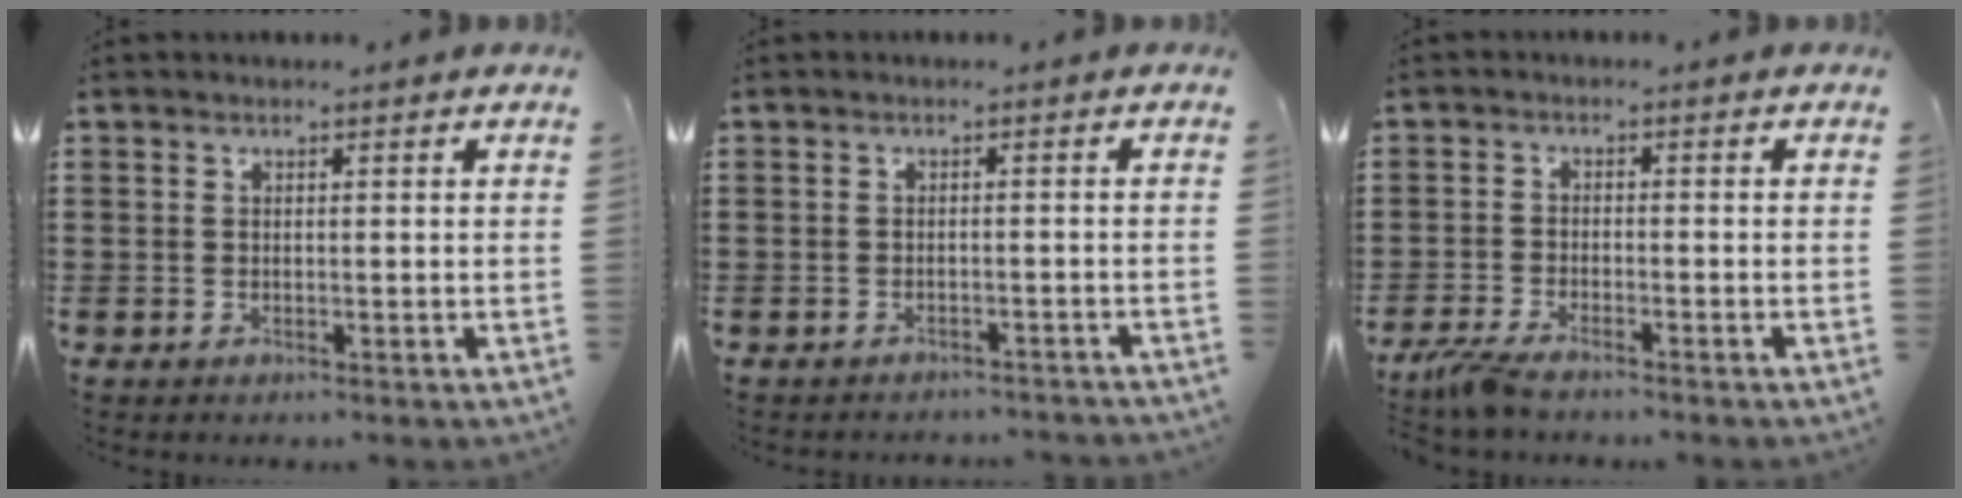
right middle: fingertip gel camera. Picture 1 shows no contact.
{"total": 1.3, "force": [-1.3, 0.0, -0.1], "torque": [-0.003, 0.001, -0.029]}
{"total": 3.5, "force": [-3.0, 0.3, 1.7], "torque": [-0.049, -0.008, -0.065]}